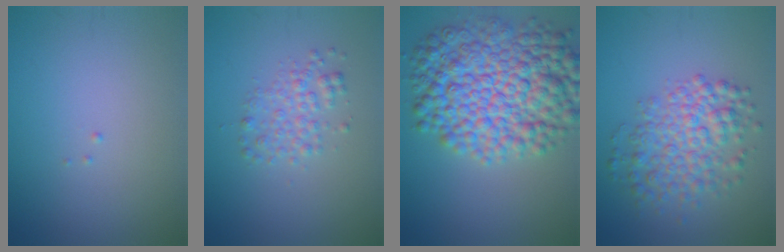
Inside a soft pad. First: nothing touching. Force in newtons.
{"total": 2.2, "press": 2.2, "slide": 0.0}
{"total": 11.3, "press": 11.3, "slide": 0.1}
{"total": 5.1, "press": 5.1, "slide": 0.2}